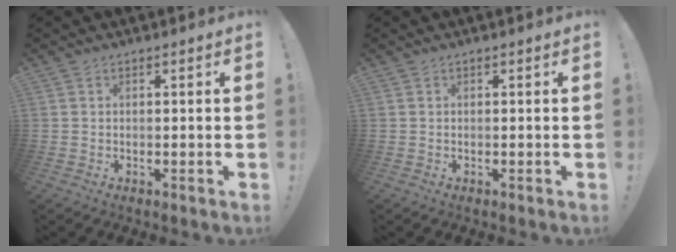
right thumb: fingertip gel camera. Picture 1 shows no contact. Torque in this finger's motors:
{"motor_torque": [-0.14, -0.13, -0.09, -0.01, -0.03]}